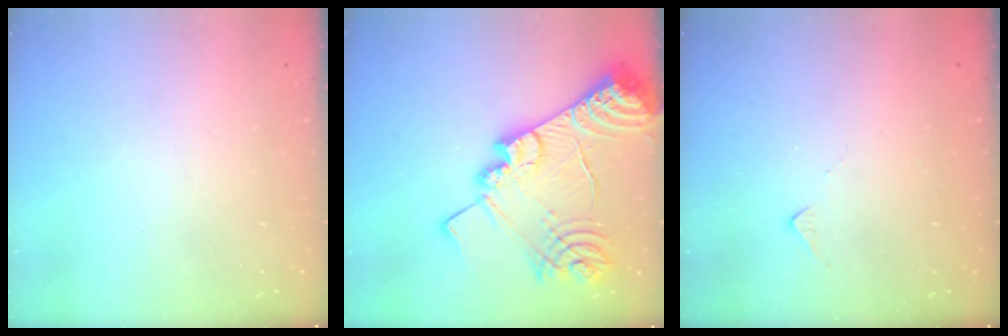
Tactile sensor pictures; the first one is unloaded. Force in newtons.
{"total": 24.6, "press": 24.5, "slide": 2.5}
{"total": 5.4, "press": 5.3, "slide": 0.7}